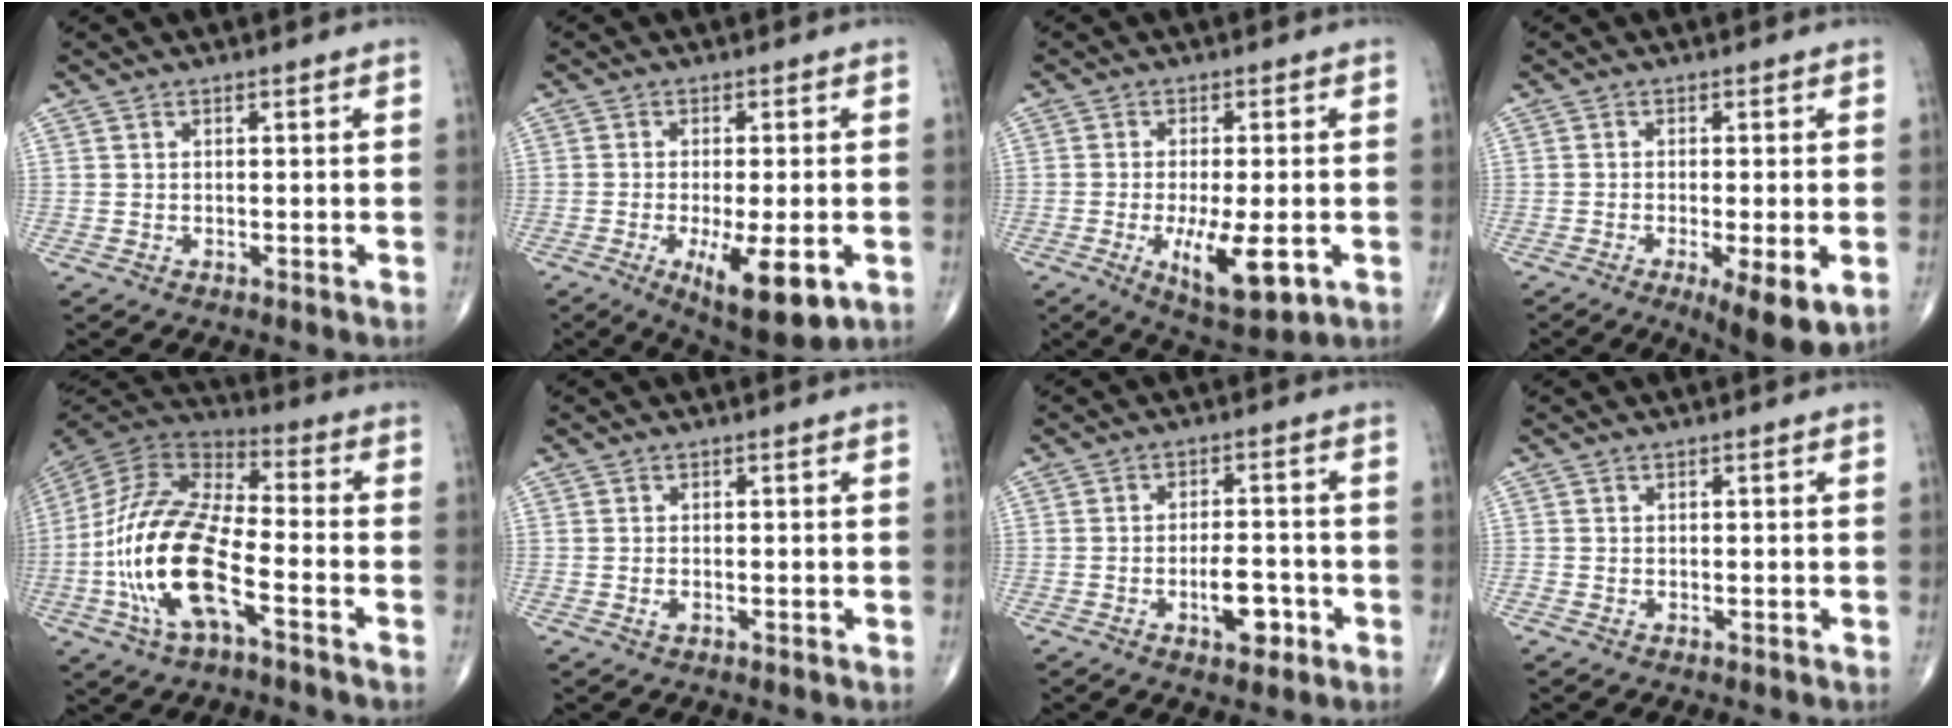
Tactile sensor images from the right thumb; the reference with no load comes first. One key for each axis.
{"total": 11.5, "fx": -3.7, "fy": 3.6, "fz": 10.2, "tx": -0.157, "ty": -0.019, "tz": -0.049}
{"total": 10.6, "fx": -2.9, "fy": 3.5, "fz": 9.6, "tx": -0.153, "ty": -0.018, "tz": -0.039}
{"total": 8.9, "fx": -3.1, "fy": 2.1, "fz": 8.1, "tx": -0.117, "ty": -0.017, "tz": -0.045}
{"total": 20.0, "fx": -6.3, "fy": 7.9, "fz": 17.2, "tx": -0.358, "ty": 0.031, "tz": -0.119}
{"total": 1.1, "fx": -0.3, "fy": 0.5, "fz": 0.9, "tx": -0.018, "ty": 0.001, "tz": -0.006}
{"total": 6.4, "fx": -2.5, "fy": 2.8, "fz": 5.1, "tx": -0.069, "ty": 0.014, "tz": -0.038}
{"total": 0.0}